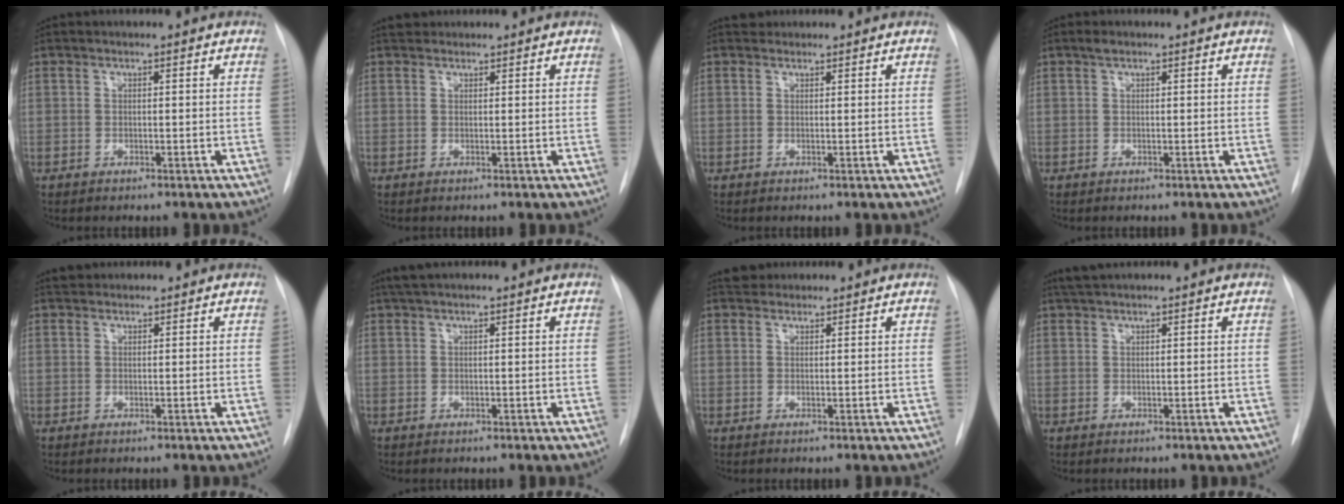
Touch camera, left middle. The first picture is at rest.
{"total": 1.7, "force": [1.6, 0.8, 0.1], "torque": [-0.003, 0.016, 0.024]}
{"total": 1.3, "force": [1.1, 0.6, -0.1], "torque": [-0.001, 0.012, 0.018]}
{"total": 0.8, "force": [0.6, 0.3, 0.5], "torque": [-0.012, 0.008, 0.011]}
{"total": 1.7, "force": [1.5, 0.7, 0.1], "torque": [-0.006, 0.016, 0.025]}
{"total": 2.9, "force": [2.4, 0.4, 1.7], "torque": [-0.031, 0.026, 0.044]}
{"total": 2.3, "force": [2.1, 1.0, 0.0], "torque": [-0.001, 0.016, 0.032]}
{"total": 2.7, "force": [2.4, 0.2, 1.2], "torque": [-0.022, 0.022, 0.045]}